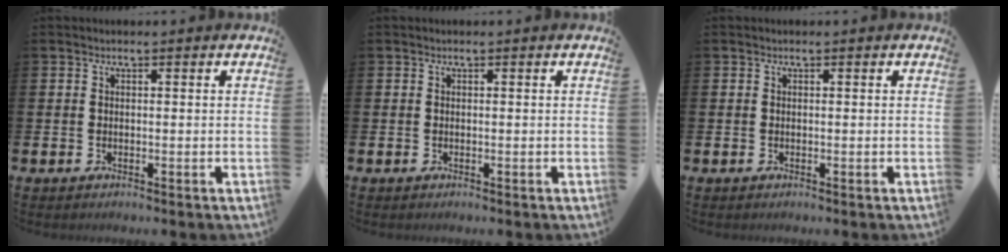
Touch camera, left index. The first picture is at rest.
{"total": 0.0}
{"total": 0.0}